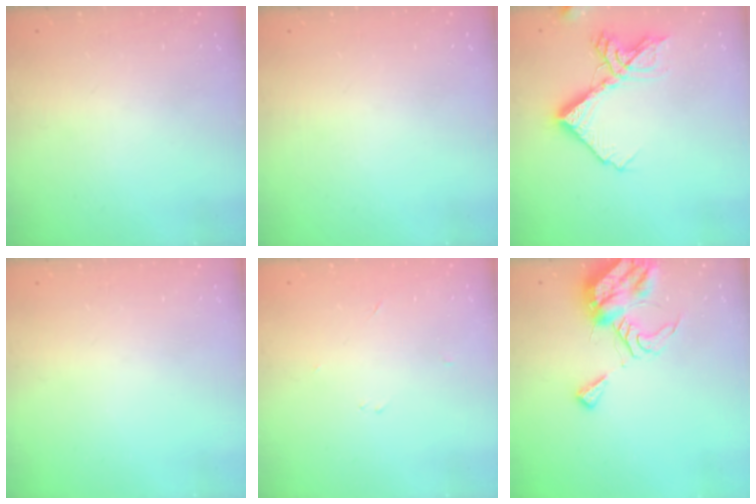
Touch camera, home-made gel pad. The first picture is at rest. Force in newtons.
{"total": 0.0}
{"total": 13.0, "press": 13.0, "slide": 0.7}
{"total": 0.0}
{"total": 2.3, "press": 2.3, "slide": 0.3}
{"total": 10.9, "press": 10.9, "slide": 1.2}